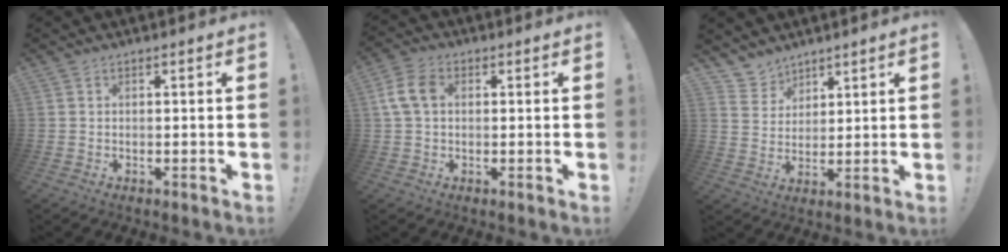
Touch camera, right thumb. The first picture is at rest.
{"total": 8.0, "force": [1.2, 5.4, 5.8], "torque": [-0.127, 0.013, 0.027]}
{"total": 6.3, "force": [5.2, 3.6, -0.1], "torque": [-0.010, -0.043, 0.104]}